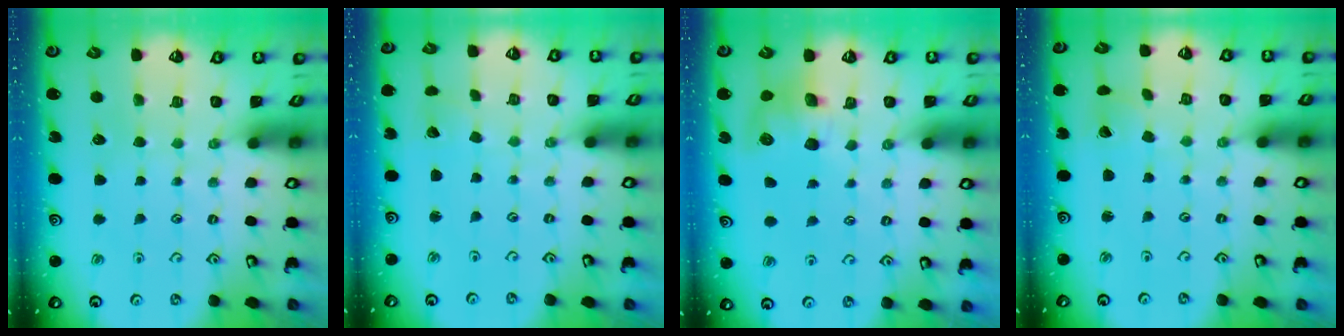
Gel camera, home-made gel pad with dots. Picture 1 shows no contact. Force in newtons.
{"total": 2.5, "press": 2.5, "slide": 0.2}
{"total": 7.5, "press": 7.5, "slide": 0.4}
{"total": 1.9, "press": 1.8, "slide": 0.3}